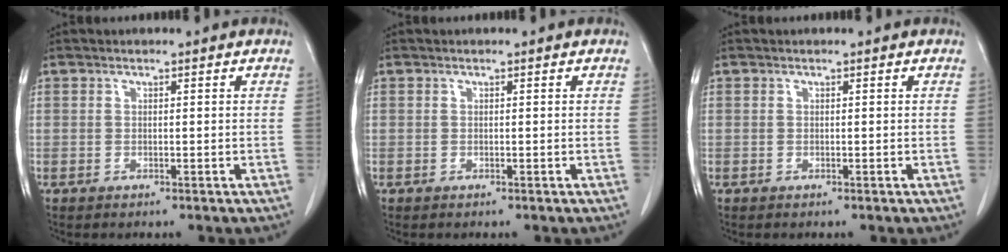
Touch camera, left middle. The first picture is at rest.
{"total": 0.0}
{"total": 0.0}